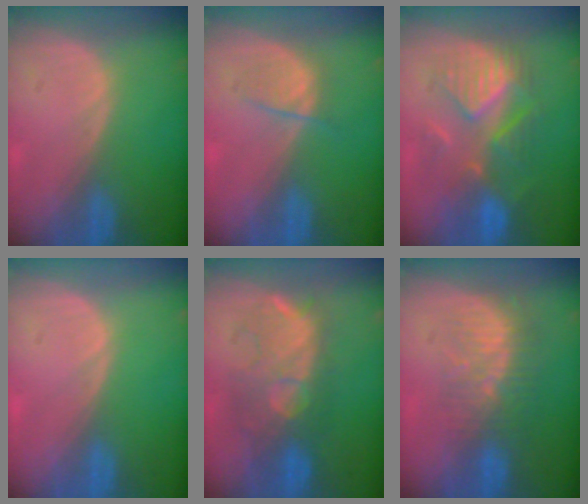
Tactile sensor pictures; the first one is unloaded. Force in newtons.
{"total": 2.6, "press": 2.5, "slide": 0.5}
{"total": 9.0, "press": 8.9, "slide": 0.9}
{"total": 0.0}
{"total": 9.0, "press": 9.0, "slide": 1.2}
{"total": 8.3, "press": 7.4, "slide": 3.7}